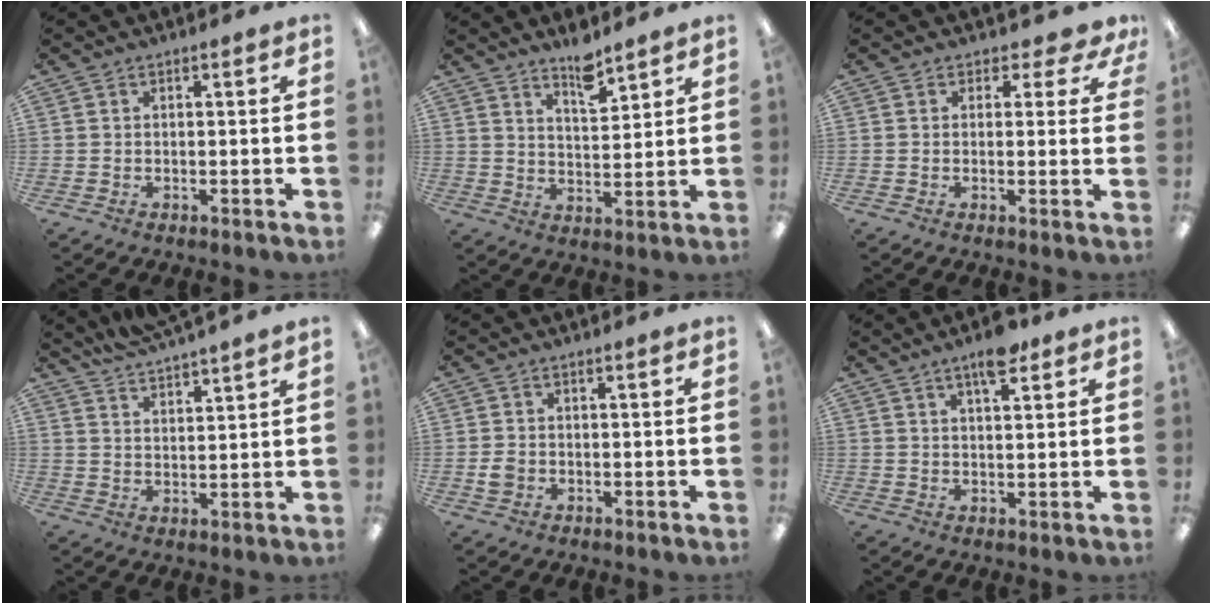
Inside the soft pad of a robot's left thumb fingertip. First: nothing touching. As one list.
[{"total": 7.4, "force": [6.1, 2.3, 3.4], "torque": [-0.042, -0.043, 0.103]}, {"total": 3.1, "force": [1.8, 2.1, 1.3], "torque": [-0.005, -0.009, 0.029]}, {"total": 5.2, "force": [5.2, -0.4, 0.5], "torque": [-0.028, -0.036, 0.096]}, {"total": 2.3, "force": [-0.3, 1.9, 1.3], "torque": [-0.024, 0.004, -0.006]}, {"total": 6.8, "force": [4.7, 2.2, 4.5], "torque": [-0.066, -0.021, 0.076]}]